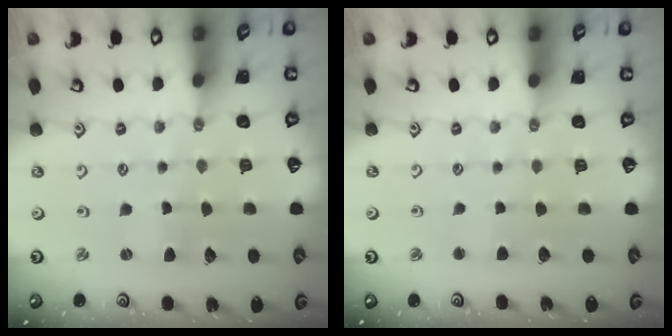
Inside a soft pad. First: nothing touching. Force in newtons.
{"total": 2.4, "press": 2.4, "slide": 0.5}